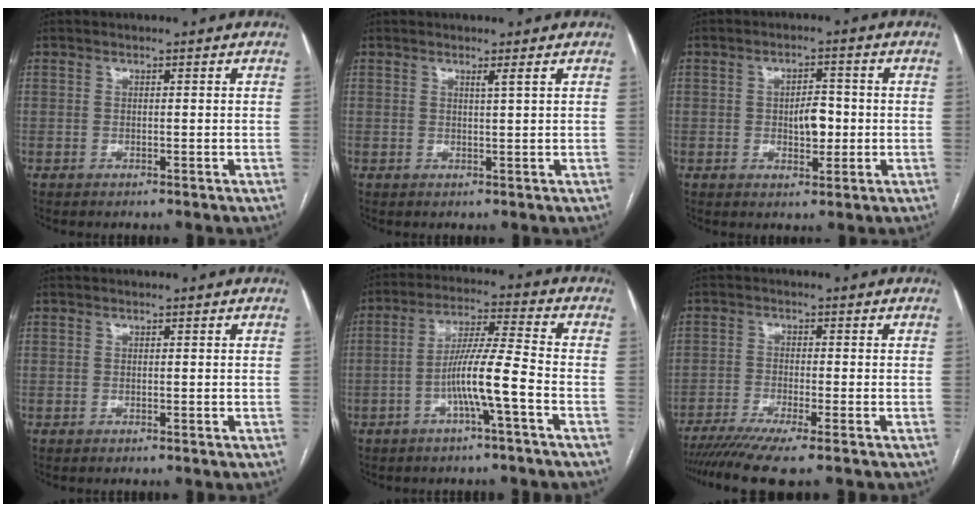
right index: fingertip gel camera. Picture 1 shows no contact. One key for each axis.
{"total": 1.0, "fx": 0.6, "fy": -0.4, "fz": 0.7, "tx": -0.023, "ty": -0.009, "tz": 0.013}
{"total": 4.5, "fx": -0.3, "fy": 2.2, "fz": 3.9, "tx": -0.056, "ty": 0.005, "tz": -0.001}
{"total": 0.0}
{"total": 8.7, "fx": -3.2, "fy": -0.5, "fz": 8.1, "tx": -0.152, "ty": 0.012, "tz": -0.059}
{"total": 9.2, "fx": -7.3, "fy": -0.3, "fz": 5.6, "tx": -0.085, "ty": -0.019, "tz": -0.119}